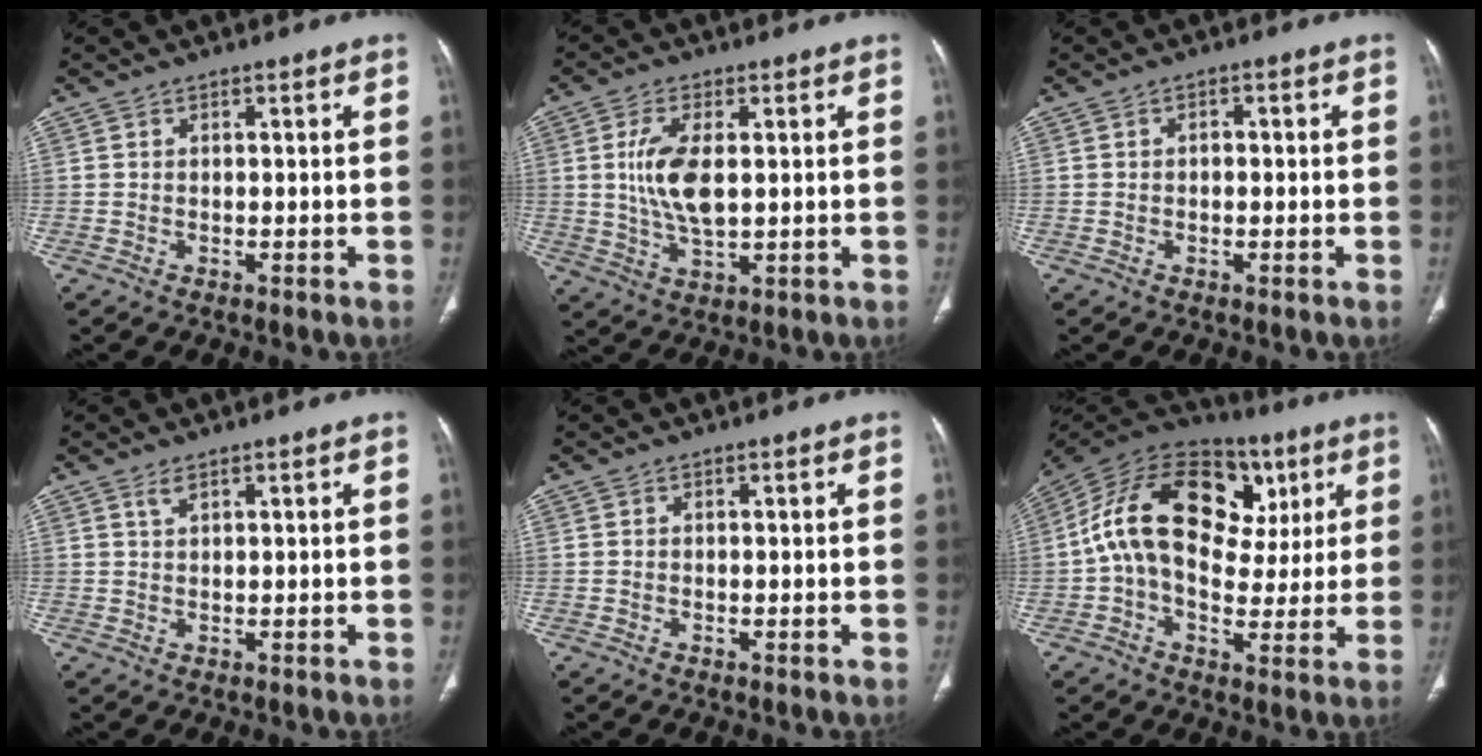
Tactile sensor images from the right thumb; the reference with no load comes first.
{"total": 8.9, "force": [1.2, 4.1, 7.8], "torque": [-0.161, -0.010, 0.027]}
{"total": 1.4, "force": [0.0, 1.0, 0.9], "torque": [-0.009, 0.006, -0.003]}
{"total": 1.4, "force": [1.0, 0.4, 0.8], "torque": [-0.017, 0.000, 0.022]}
{"total": 0.0}
{"total": 23.0, "force": [5.4, 15.1, 16.6], "torque": [-0.260, 0.037, 0.079]}